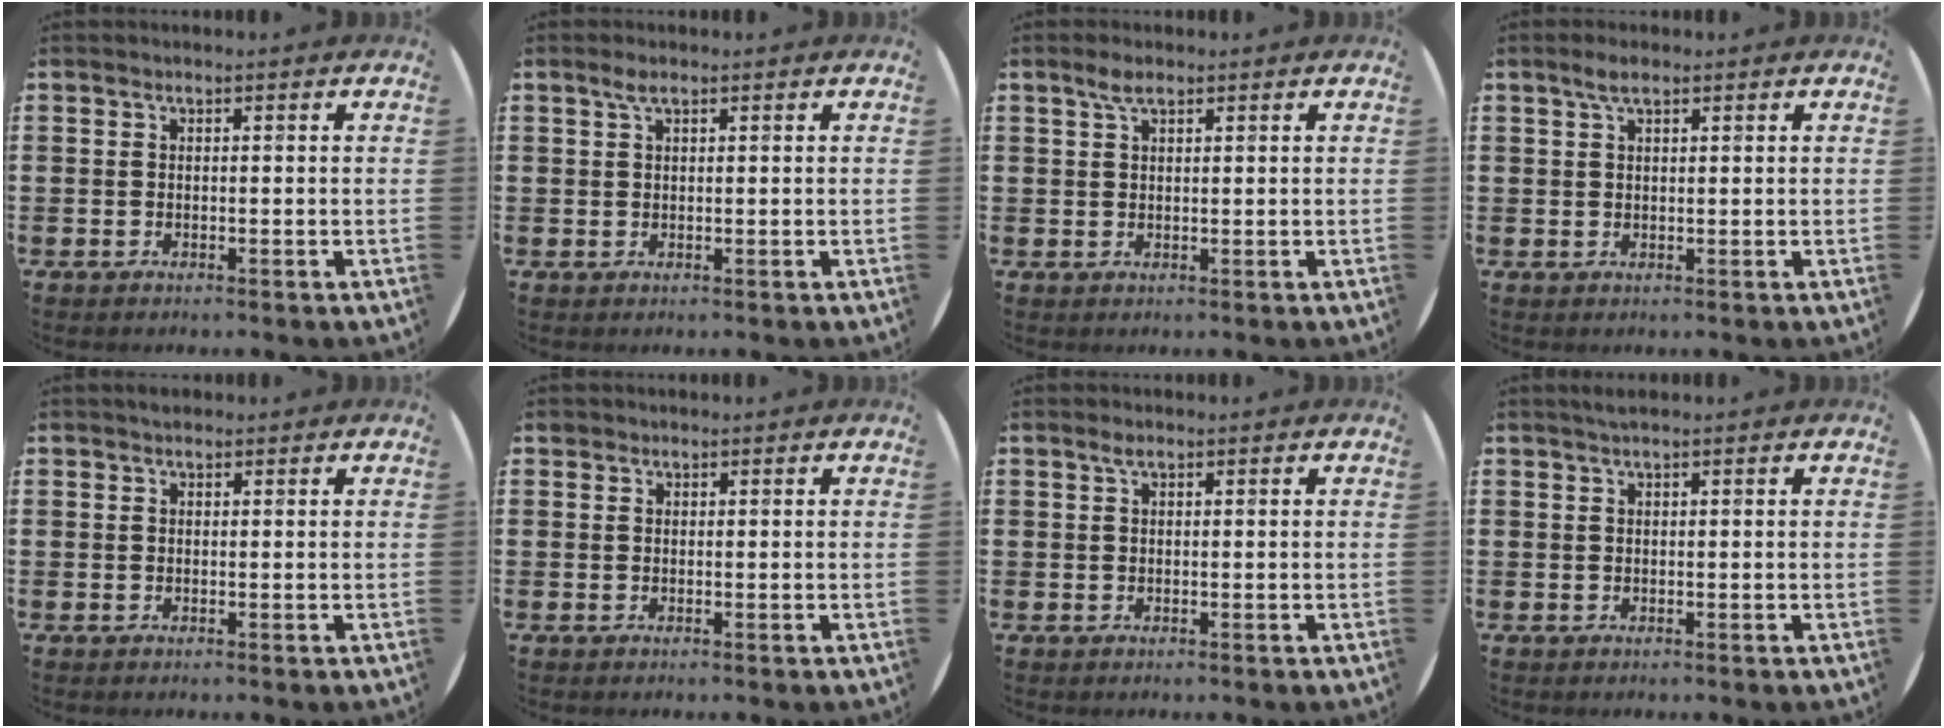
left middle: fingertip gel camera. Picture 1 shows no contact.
{"total": 1.5, "force": [0.9, 0.5, 1.2], "torque": [-0.024, 0.005, 0.015]}
{"total": 2.3, "force": [1.6, 0.9, 1.4], "torque": [-0.022, 0.003, 0.026]}
{"total": 2.3, "force": [1.5, 0.9, 1.5], "torque": [-0.022, 0.004, 0.024]}
{"total": 0.6, "force": [0.6, 0.3, -0.1], "torque": [0.009, -0.001, 0.009]}
{"total": 0.5, "force": [0.5, 0.3, -0.1], "torque": [0.002, 0.003, 0.009]}
{"total": 0.9, "force": [0.5, 0.3, 0.6], "torque": [-0.005, 0.001, 0.007]}
{"total": 0.8, "force": [0.6, 0.0, 0.5], "torque": [-0.008, 0.002, 0.010]}